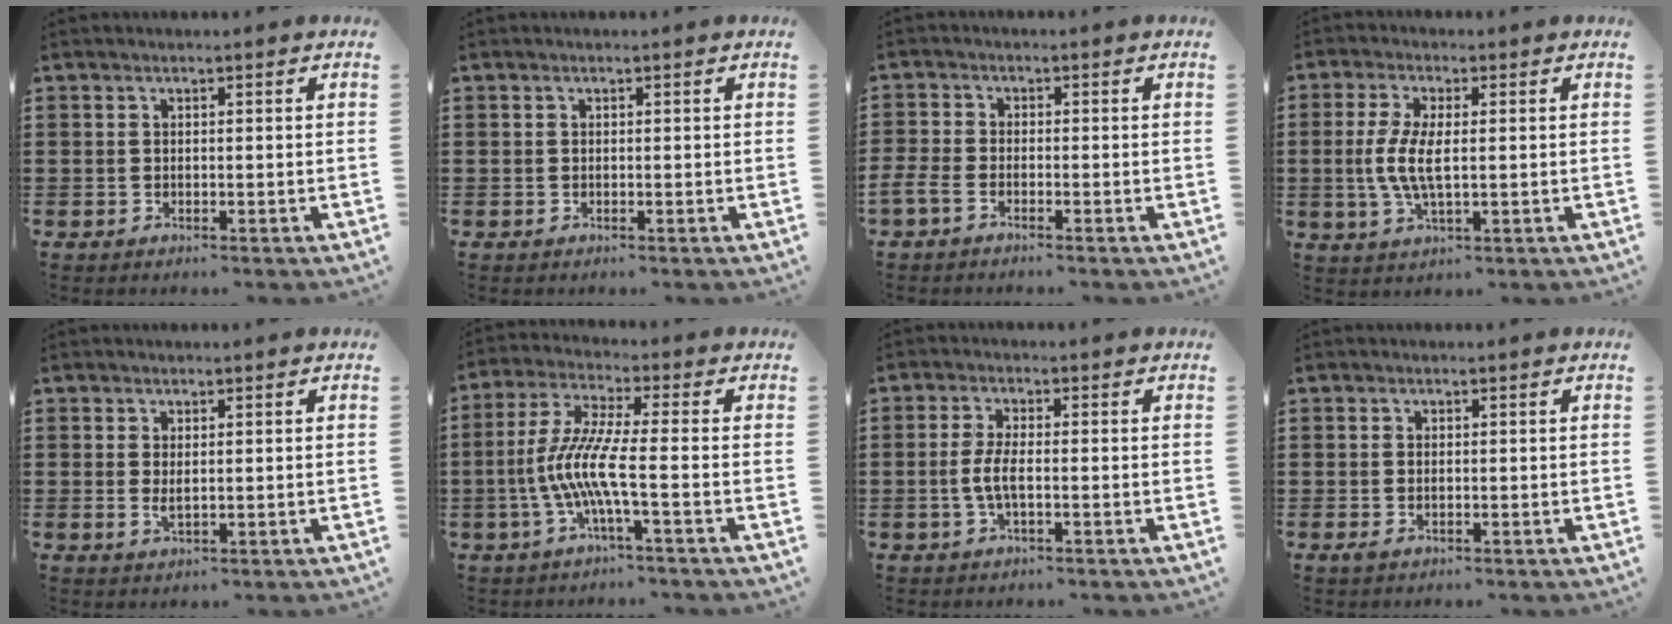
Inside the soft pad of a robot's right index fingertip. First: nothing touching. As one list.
[{"total": 0.0}, {"total": 2.1, "force": [-1.7, 0.4, 1.1], "torque": [-0.035, -0.003, -0.037]}, {"total": 6.2, "force": [0.1, 2.3, 5.8], "torque": [-0.128, -0.002, -0.005]}, {"total": 1.9, "force": [0.4, 0.7, 1.8], "torque": [-0.034, 0.001, 0.007]}, {"total": 8.5, "force": [-2.4, 0.4, 8.2], "torque": [-0.190, -0.020, -0.059]}, {"total": 4.0, "force": [-0.8, 1.1, 3.7], "torque": [-0.096, -0.008, -0.025]}, {"total": 0.7, "force": [-0.1, 0.3, 0.7], "torque": [-0.015, -0.001, -0.001]}]